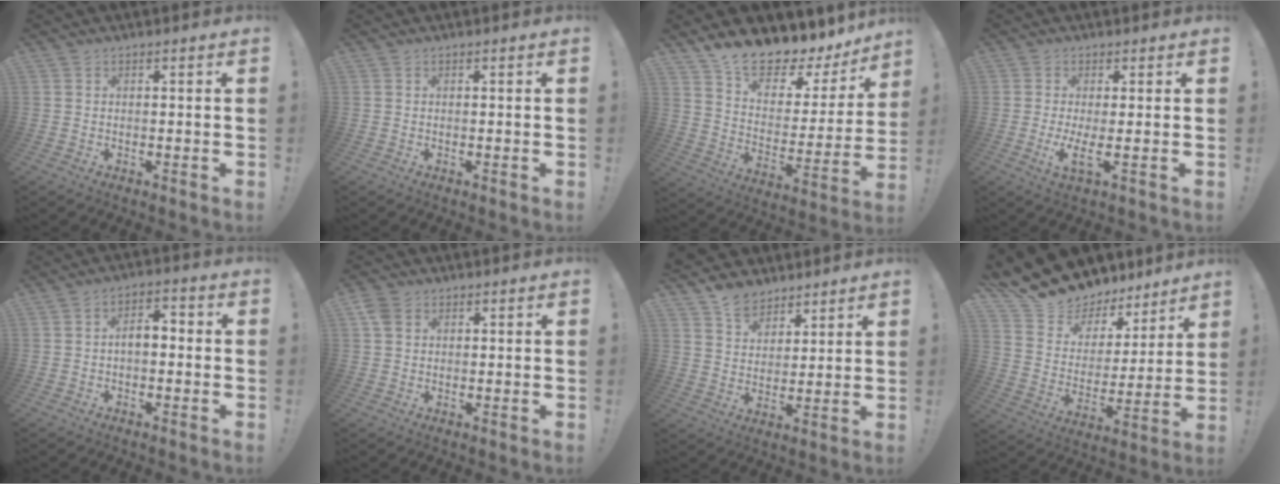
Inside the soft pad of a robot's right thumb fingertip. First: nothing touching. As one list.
[{"total": 0.0}, {"total": 13.4, "force": [12.0, 3.7, 4.4], "torque": [-0.080, -0.114, 0.209]}, {"total": 4.8, "force": [0.3, 0.3, 4.8], "torque": [-0.084, -0.025, 0.003]}, {"total": 5.2, "force": [-0.9, 2.9, 4.2], "torque": [-0.062, 0.008, -0.019]}, {"total": 4.0, "force": [1.5, 2.9, 2.3], "torque": [-0.041, 0.004, 0.032]}, {"total": 7.9, "force": [6.4, 4.6, 1.3], "torque": [-0.033, -0.042, 0.126]}, {"total": 14.0, "force": [12.0, 6.5, 3.2], "torque": [-0.080, -0.097, 0.229]}]